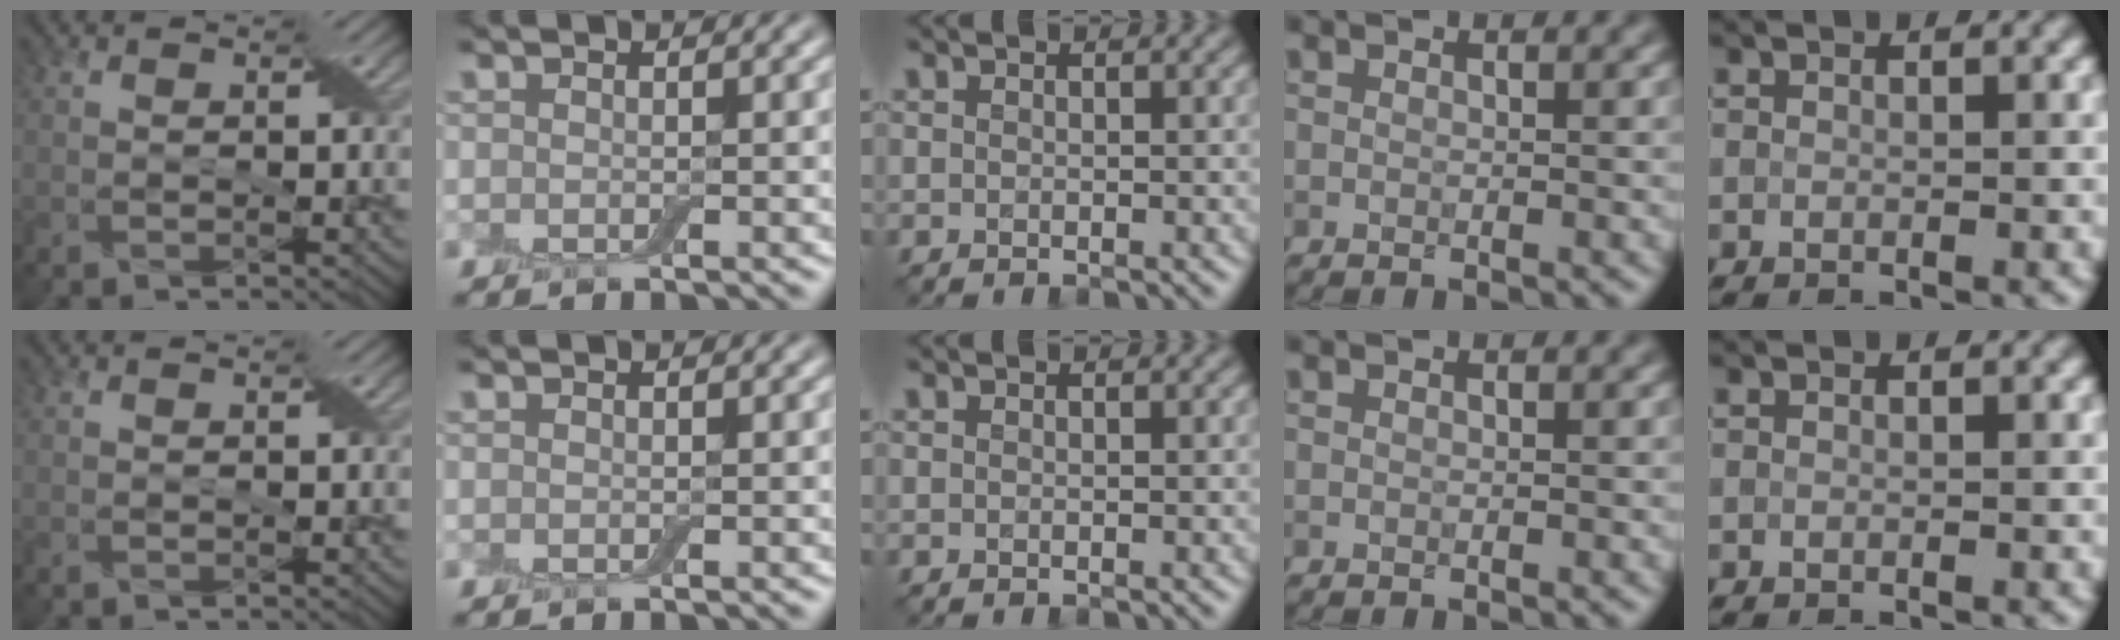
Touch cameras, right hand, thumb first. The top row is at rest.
{}